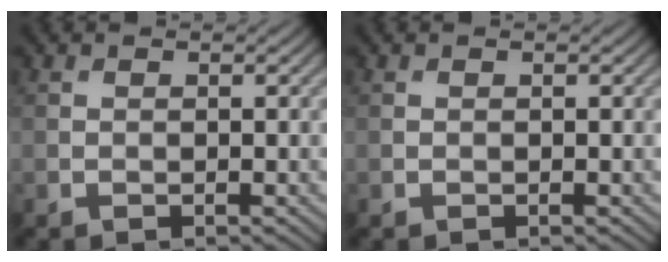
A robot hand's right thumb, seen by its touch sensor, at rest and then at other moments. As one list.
[{"total": 0.0}]